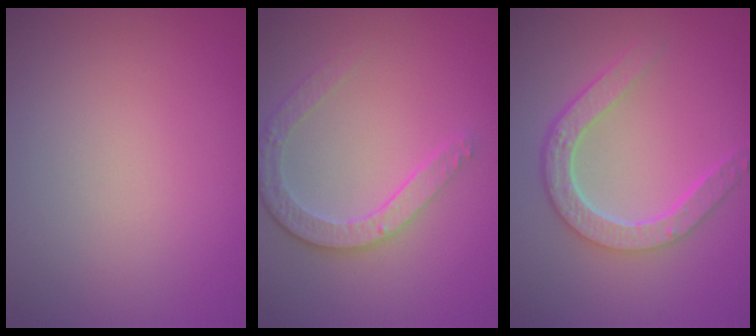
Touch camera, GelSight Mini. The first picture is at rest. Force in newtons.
{"total": 3.6, "press": 3.0, "slide": 2.1}
{"total": 4.5, "press": 3.5, "slide": 2.8}